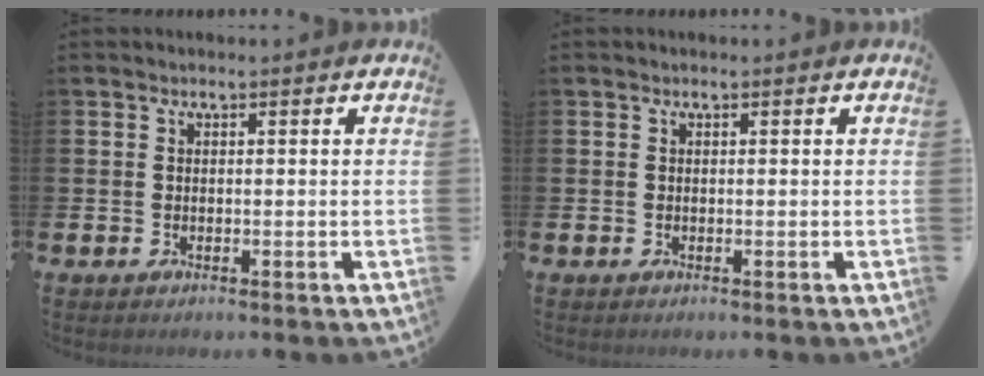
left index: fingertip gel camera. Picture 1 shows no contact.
{"total": 0.0}